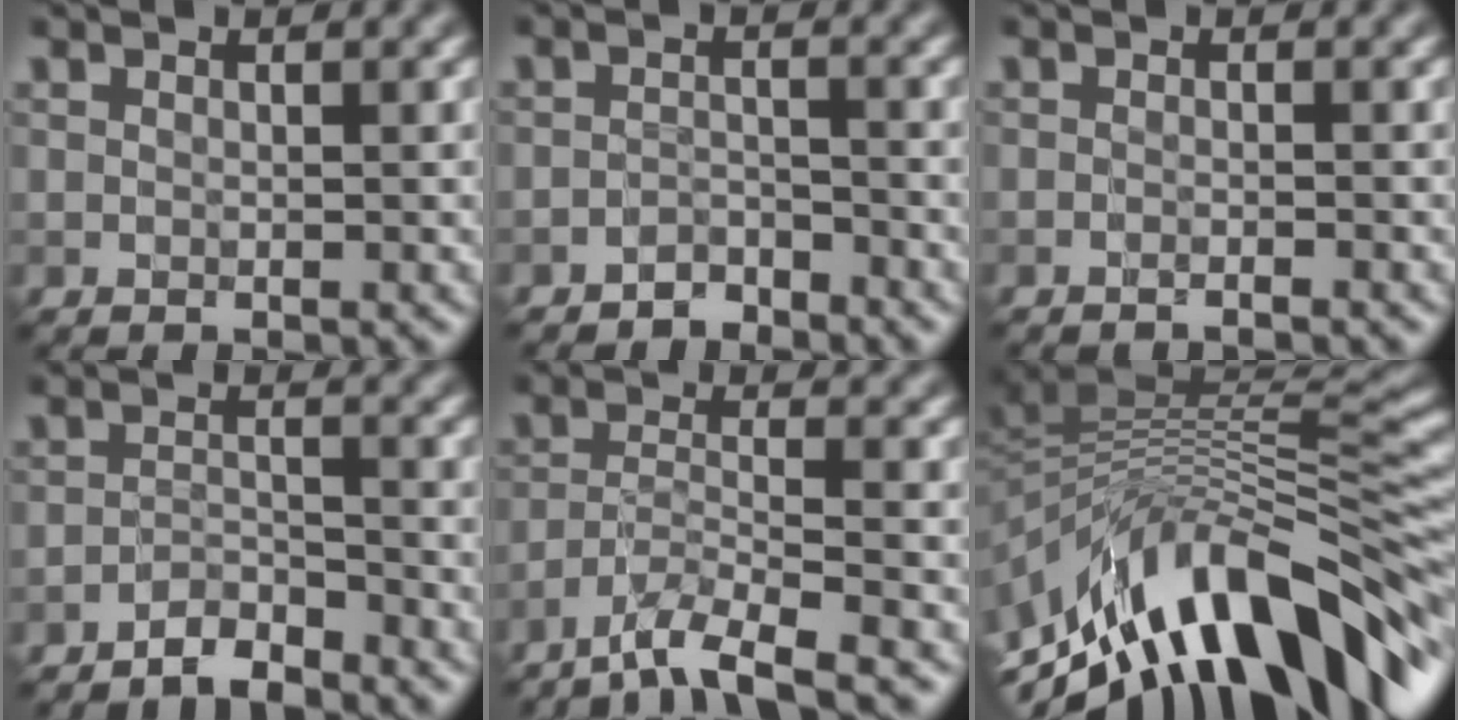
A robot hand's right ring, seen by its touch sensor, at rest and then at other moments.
{"total": 1.9, "force": [-1.8, 0.4, 0.2], "torque": [-0.002, 0.007, -0.036]}
{"total": 0.9, "force": [-0.9, 0.0, 0.4], "torque": [-0.005, -0.002, -0.019]}
{"total": 2.5, "force": [-2.4, 0.4, 0.8], "torque": [-0.014, 0.006, -0.049]}
{"total": 5.4, "force": [-4.4, 0.6, 3.1], "torque": [-0.053, -0.004, -0.092]}
{"total": 13.0, "force": [-5.5, 5.3, 10.5], "torque": [-0.181, 0.022, -0.086]}